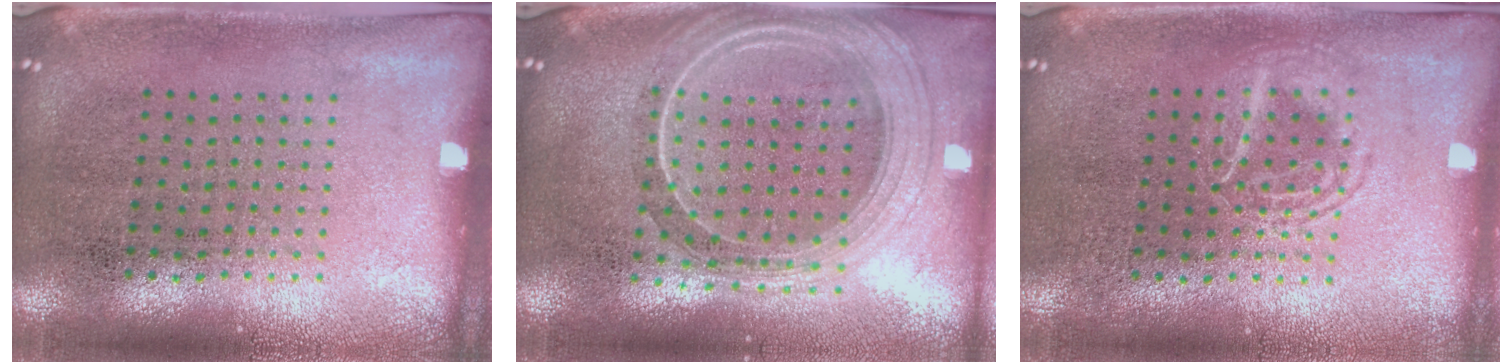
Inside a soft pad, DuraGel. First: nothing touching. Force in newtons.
{"total": 2.5, "press": 2.1, "slide": 1.3}
{"total": 1.9, "press": 1.9, "slide": 0.3}